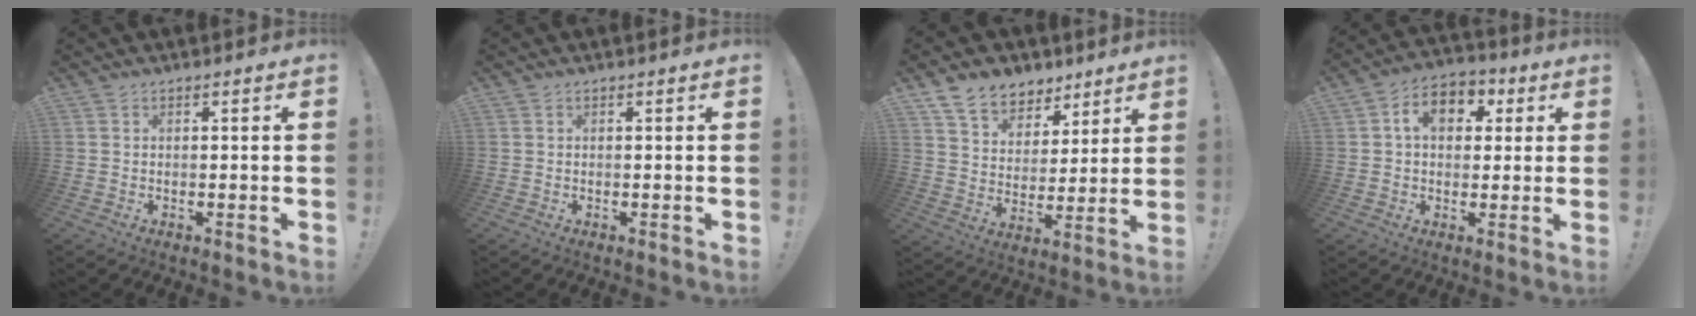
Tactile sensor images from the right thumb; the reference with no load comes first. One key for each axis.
{"total": 0.0}
{"total": 10.7, "fx": 8.0, "fy": 6.5, "fz": 2.6, "tx": -0.048, "ty": -0.059, "tz": 0.157}
{"total": 10.1, "fx": 2.9, "fy": 7.1, "fz": 6.6, "tx": -0.098, "ty": 0.004, "tz": 0.053}